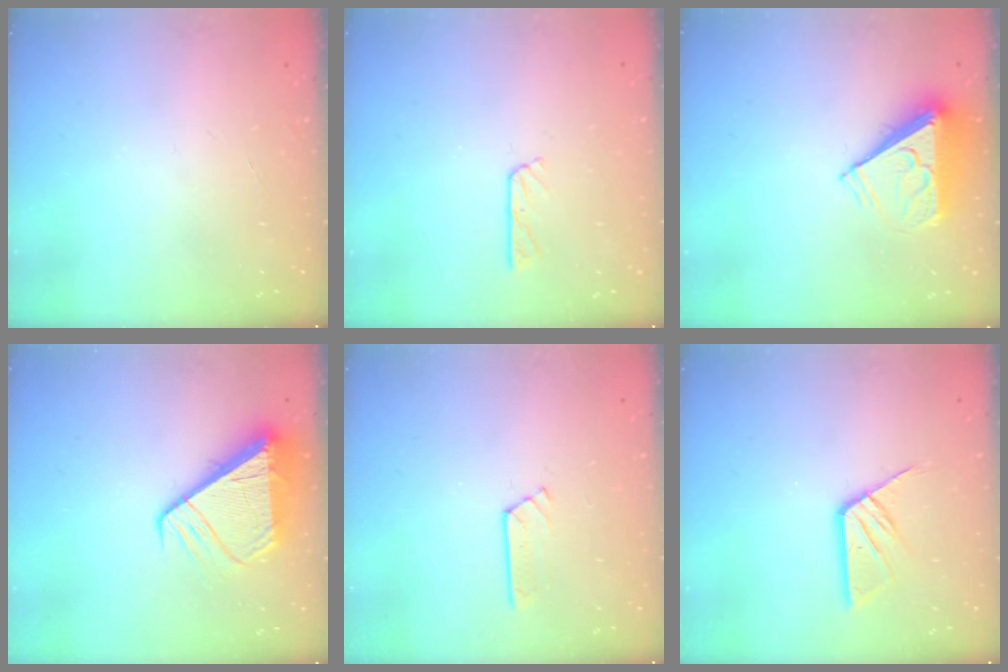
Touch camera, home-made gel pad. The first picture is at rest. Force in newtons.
{"total": 3.7, "press": 3.6, "slide": 0.3}
{"total": 8.9, "press": 8.8, "slide": 1.2}
{"total": 10.9, "press": 10.8, "slide": 1.2}
{"total": 2.4, "press": 2.4, "slide": 0.1}
{"total": 9.1, "press": 9.0, "slide": 0.7}